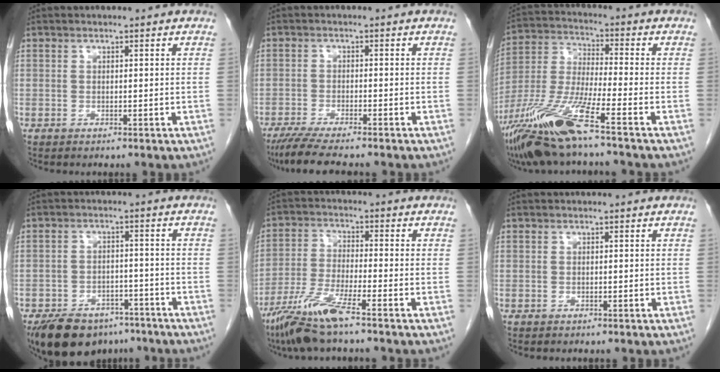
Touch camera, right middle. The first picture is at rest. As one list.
[{"total": 7.6, "force": [-6.3, 0.2, 4.1], "torque": [-0.069, -0.022, -0.105]}, {"total": 14.0, "force": [-8.9, 0.2, 10.7], "torque": [-0.228, -0.028, -0.172]}, {"total": 12.1, "force": [-9.1, 6.3, 5.0], "torque": [-0.089, -0.001, -0.137]}, {"total": 8.3, "force": [-5.9, -0.1, 5.9], "torque": [-0.124, -0.025, -0.117]}, {"total": 0.0}]